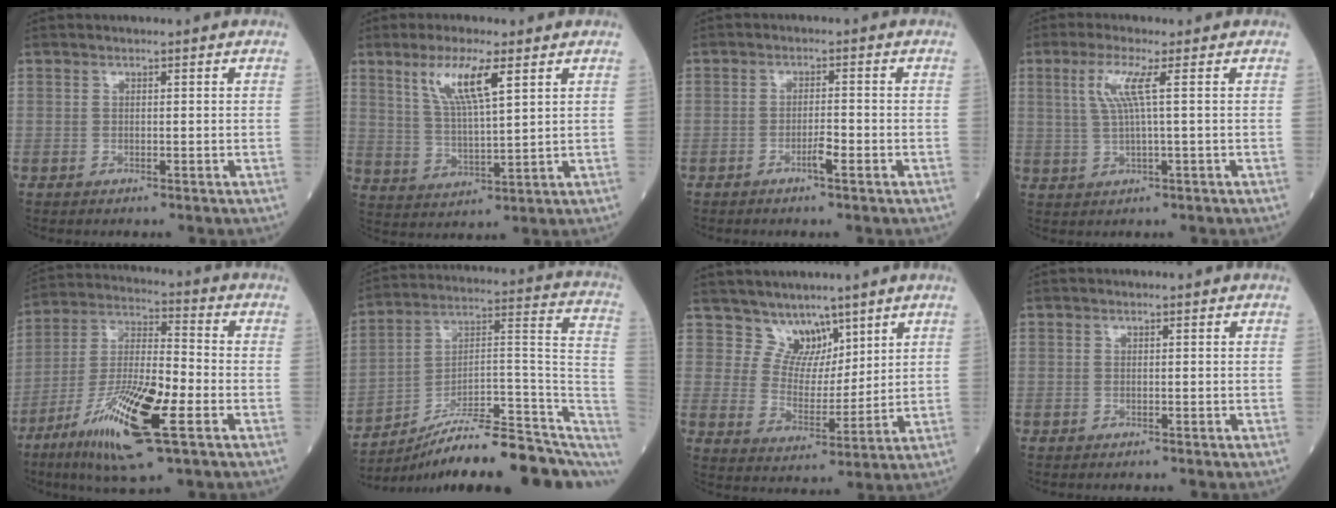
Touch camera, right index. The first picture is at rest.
{"total": 8.9, "force": [4.6, 1.2, 7.5], "torque": [-0.150, -0.001, 0.093]}
{"total": 2.3, "force": [-1.2, 0.2, 2.0], "torque": [-0.034, 0.001, -0.019]}
{"total": 4.8, "force": [1.5, -0.4, 4.6], "torque": [-0.100, 0.006, 0.037]}
{"total": 16.7, "force": [-7.6, 2.4, 14.7], "torque": [-0.293, -0.026, -0.132]}
{"total": 21.7, "force": [-15.5, 4.4, 14.5], "torque": [-0.145, 0.048, -0.231]}
{"total": 6.2, "force": [4.9, 3.7, 1.0], "torque": [-0.013, 0.000, 0.097]}
{"total": 0.0}